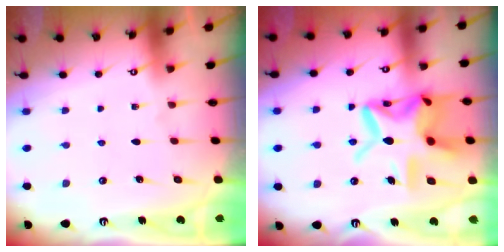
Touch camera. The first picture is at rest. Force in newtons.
{"total": 18.2, "press": 18.1, "slide": 1.3}